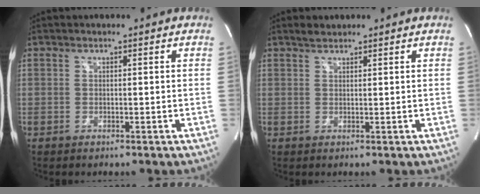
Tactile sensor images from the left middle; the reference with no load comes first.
{"total": 1.6, "force": [1.5, 0.6, 0.5], "torque": [-0.015, 0.008, 0.027]}